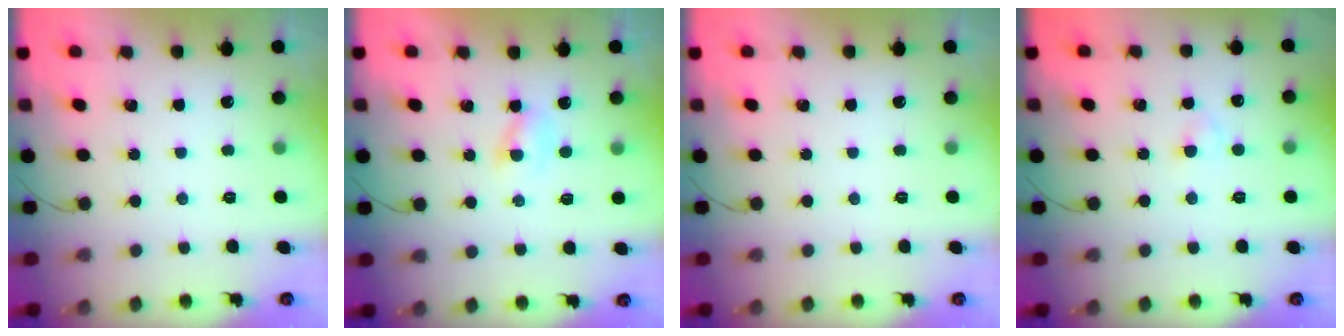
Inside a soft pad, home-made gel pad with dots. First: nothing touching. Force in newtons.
{"total": 1.6, "press": 1.4, "slide": 0.8}
{"total": 0.0}
{"total": 1.9, "press": 1.6, "slide": 1.0}